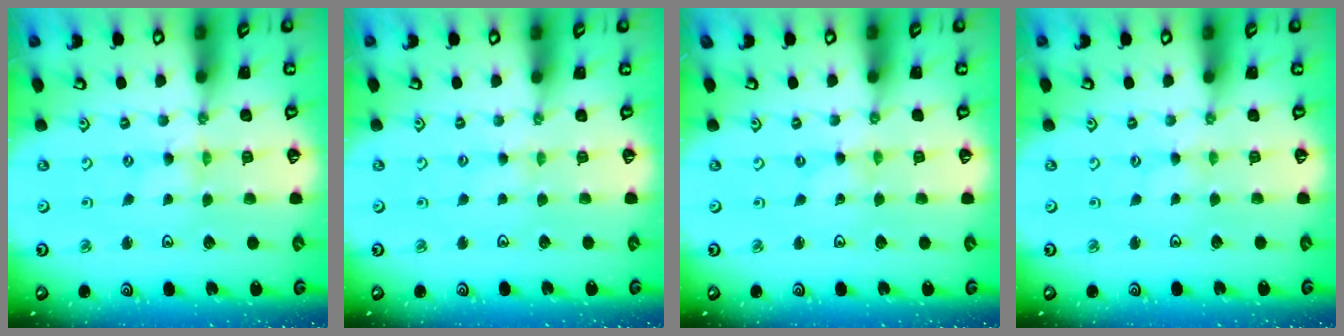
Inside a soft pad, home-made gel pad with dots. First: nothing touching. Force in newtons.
{"total": 2.1, "press": 2.0, "slide": 0.3}
{"total": 0.0}
{"total": 0.0}